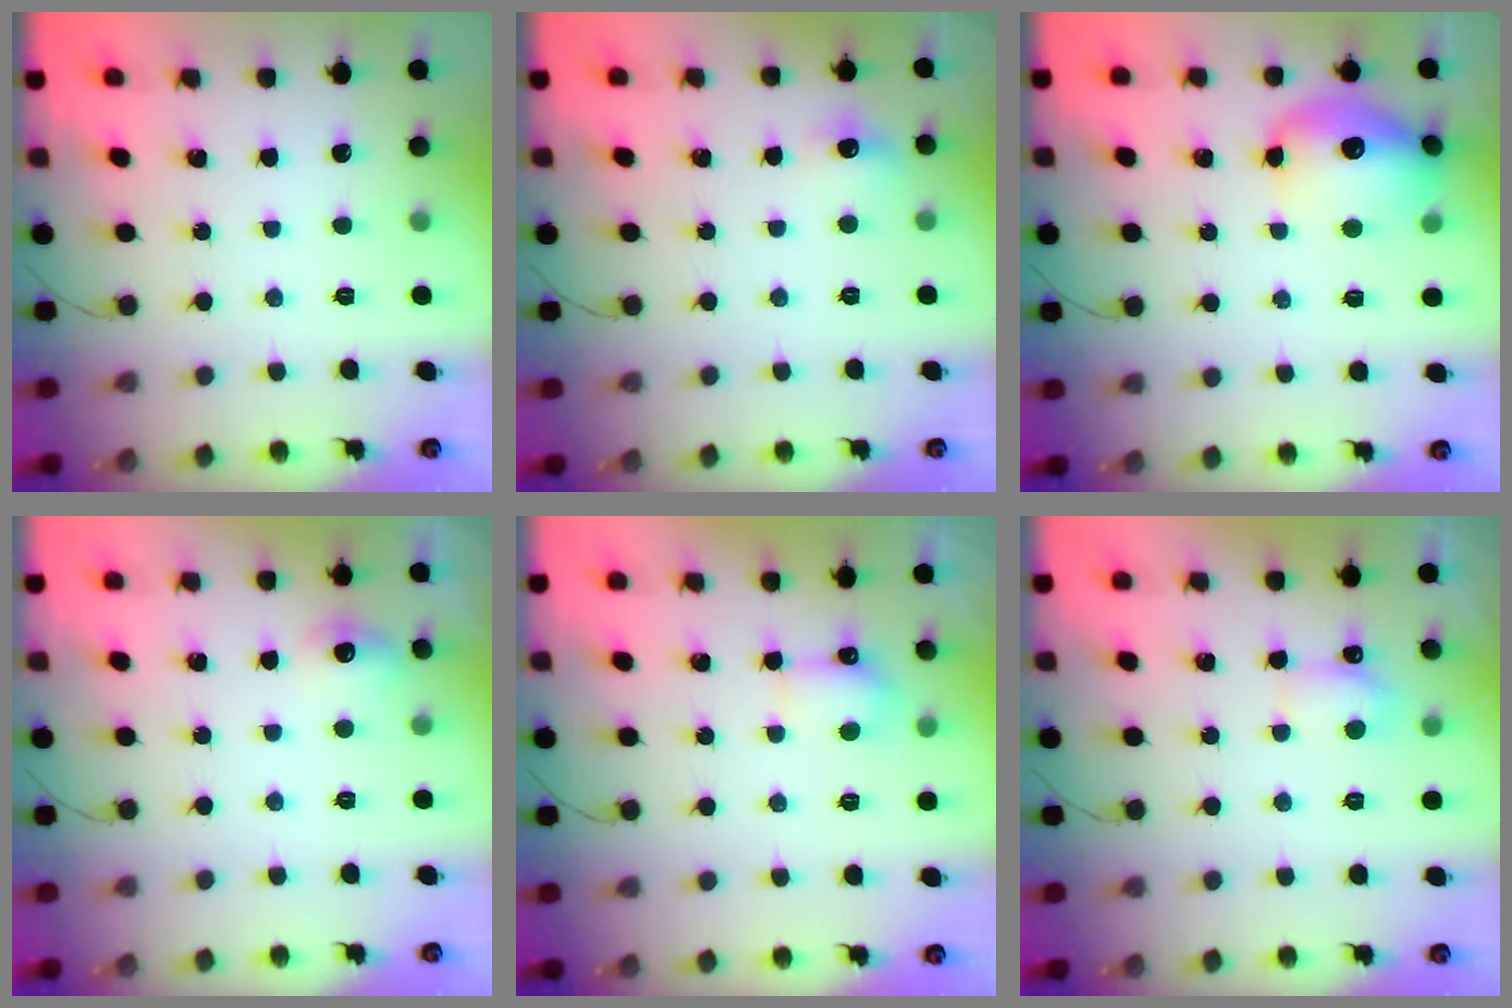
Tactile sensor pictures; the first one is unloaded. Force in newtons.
{"total": 5.4, "press": 5.3, "slide": 1.1}
{"total": 14.4, "press": 14.2, "slide": 2.3}
{"total": 6.4, "press": 6.2, "slide": 1.7}
{"total": 4.1, "press": 4.0, "slide": 0.9}
{"total": 5.0, "press": 4.9, "slide": 1.2}